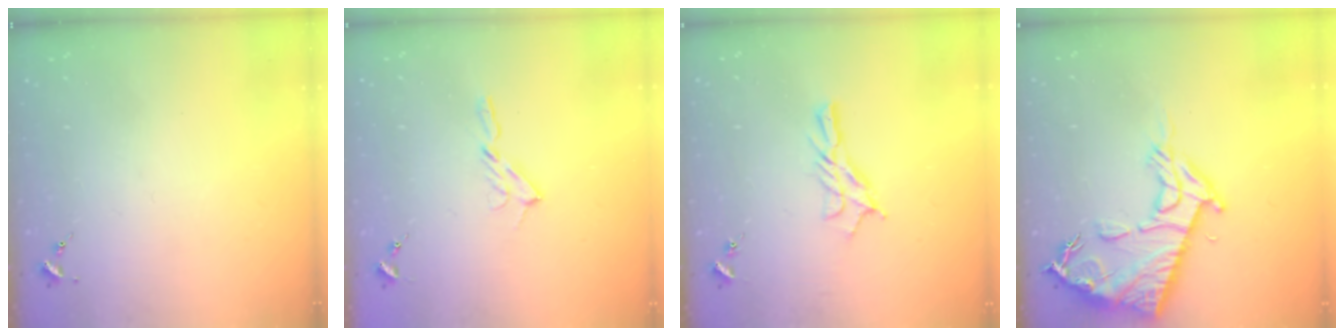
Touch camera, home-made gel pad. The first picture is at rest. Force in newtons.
{"total": 5.1, "press": 5.1, "slide": 0.6}
{"total": 8.6, "press": 8.5, "slide": 0.2}
{"total": 15.5, "press": 15.5, "slide": 1.2}